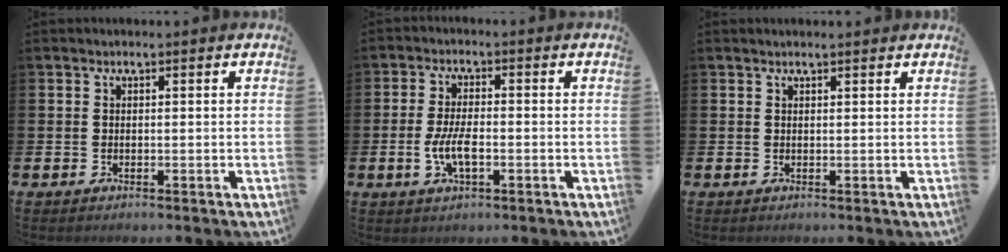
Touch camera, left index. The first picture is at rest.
{"total": 4.6, "force": [-1.1, 1.7, 4.2], "torque": [-0.084, 0.000, -0.024]}
{"total": 0.8, "force": [0.7, 0.0, 0.2], "torque": [0.005, -0.002, 0.011]}